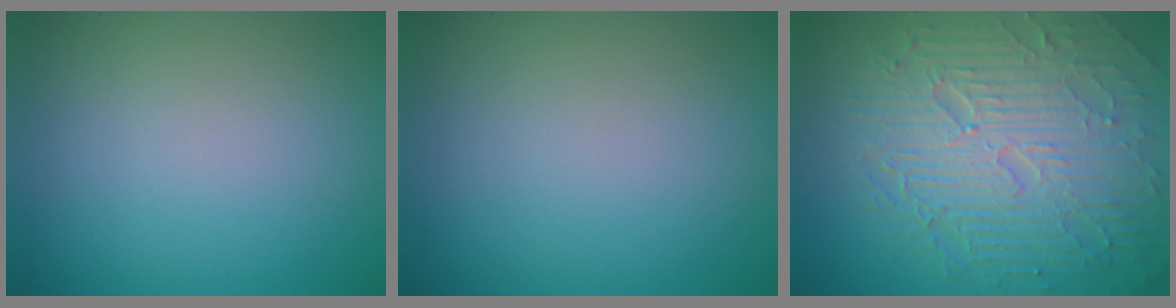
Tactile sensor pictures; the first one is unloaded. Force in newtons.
{"total": 0.0}
{"total": 9.7, "press": 6.3, "slide": 7.4}